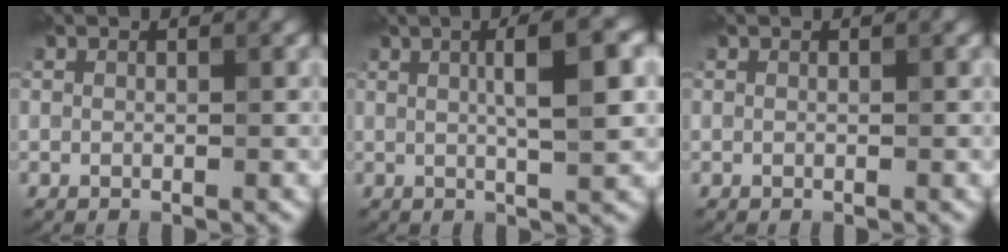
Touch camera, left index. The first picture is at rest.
{"total": 5.8, "force": [1.2, 1.3, 5.5], "torque": [-0.075, 0.013, 0.014]}
{"total": 0.0}